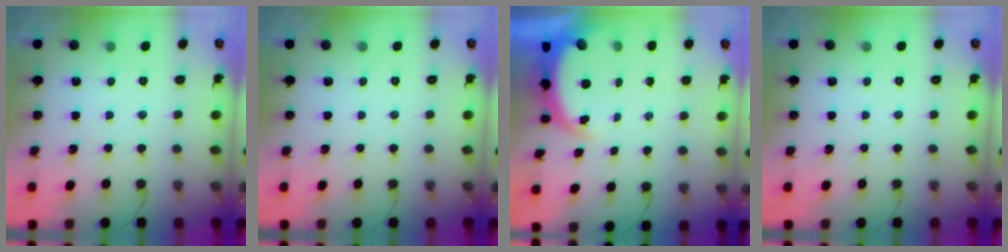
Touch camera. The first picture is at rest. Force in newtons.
{"total": 0.0}
{"total": 4.6, "press": 4.4, "slide": 1.3}
{"total": 0.0}